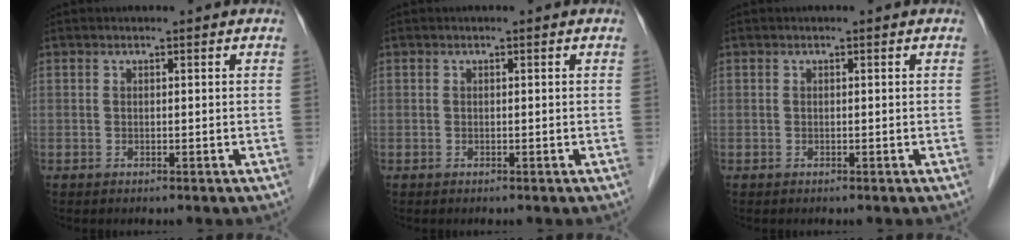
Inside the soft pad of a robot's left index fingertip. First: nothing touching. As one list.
[{"total": 0.0}, {"total": 0.0}]